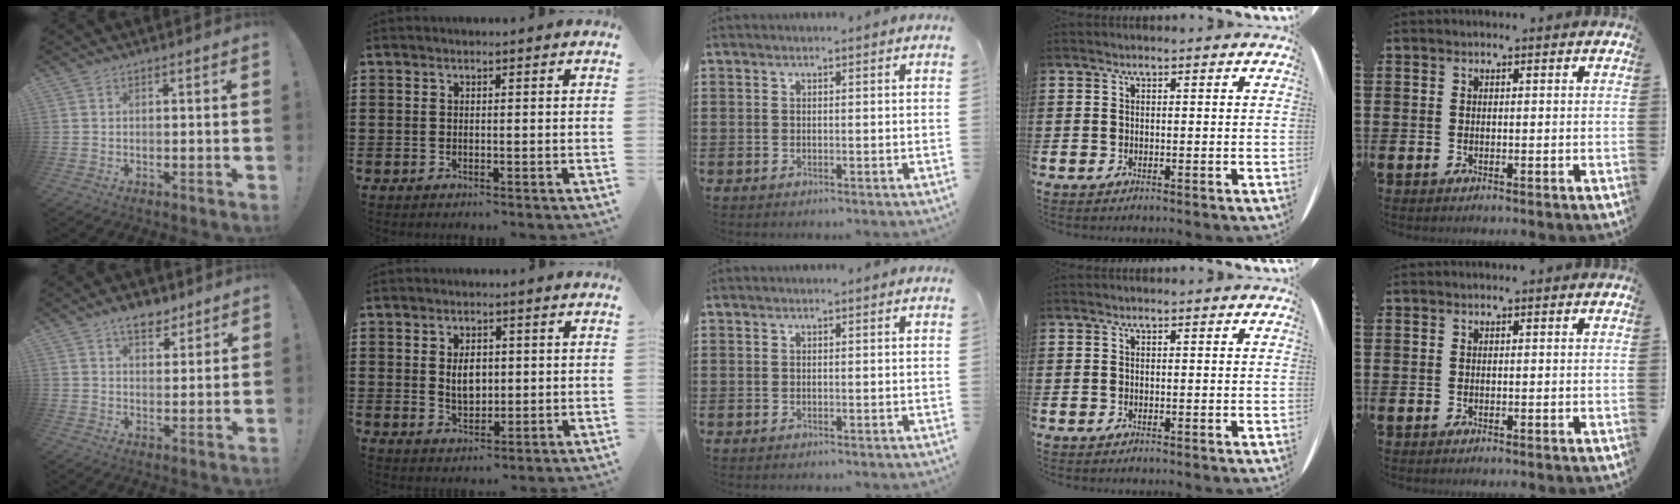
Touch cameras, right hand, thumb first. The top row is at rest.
{"thumb": {"total": 7.1, "force": [5.2, 3.9, 2.9], "torque": [-0.027, -0.027, 0.093]}, "index": {"total": 4.1, "force": [0.3, 2.5, 3.3], "torque": [-0.053, 0.001, 0.000]}}